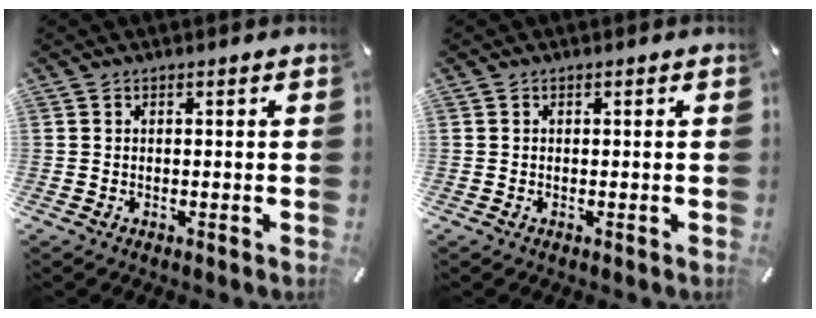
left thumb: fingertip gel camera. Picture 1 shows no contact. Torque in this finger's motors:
{"motor_torque": [0.01, 0.06, 0.00, 0.00, 0.00]}